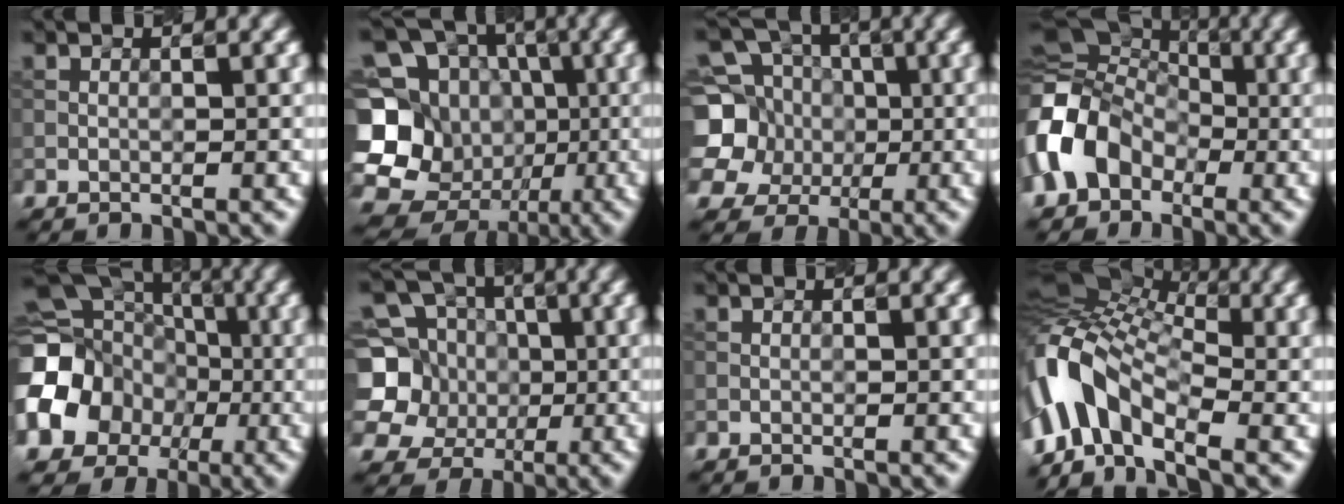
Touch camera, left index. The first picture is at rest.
{"total": 17.7, "force": [-3.9, 16.2, 6.1], "torque": [-0.178, 0.001, -0.076]}
{"total": 11.5, "force": [0.8, 10.3, 5.1], "torque": [-0.138, 0.027, -0.018]}
{"total": 7.7, "force": [-2.4, 6.0, 4.2], "torque": [-0.079, 0.007, -0.064]}
{"total": 14.6, "force": [-4.1, 12.7, 5.8], "torque": [-0.122, -0.026, -0.094]}
{"total": 10.1, "force": [0.7, 9.2, 4.2], "torque": [-0.111, 0.018, -0.016]}
{"total": 0.0}
{"total": 10.0, "force": [-2.3, 6.1, 7.6], "torque": [-0.144, 0.018, -0.063]}